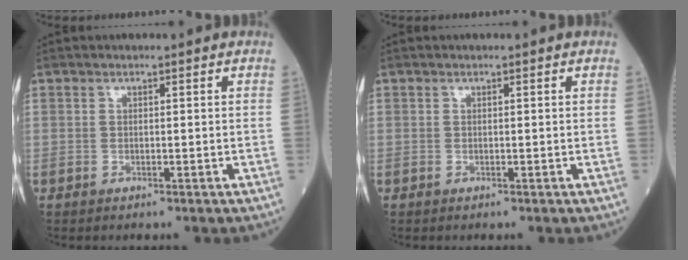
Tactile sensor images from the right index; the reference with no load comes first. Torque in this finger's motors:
{"motor_torque": [0.00, 0.00, 0.00, -0.01]}